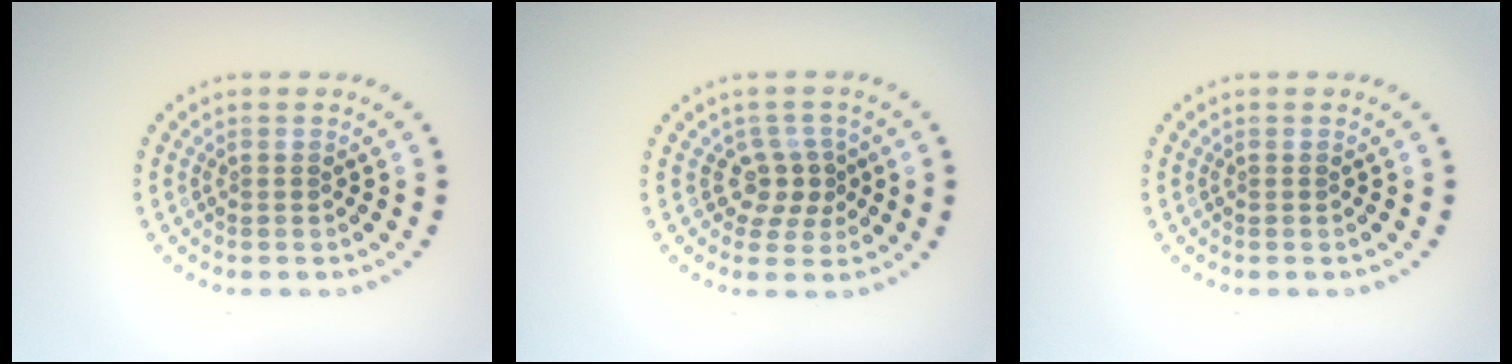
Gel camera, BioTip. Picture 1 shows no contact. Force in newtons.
{"total": 2.5, "press": 2.0, "slide": 1.5}
{"total": 0.0}